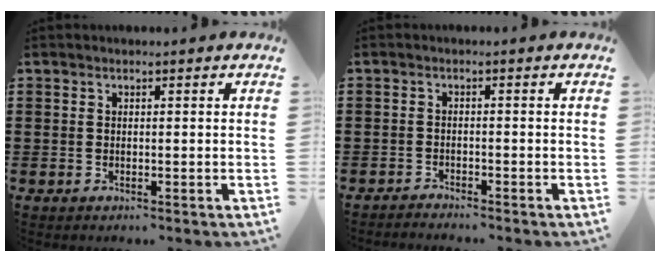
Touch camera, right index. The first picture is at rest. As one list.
[{"total": 1.5, "force": [-1.5, 0.0, -0.1], "torque": [-0.002, 0.004, -0.033]}]